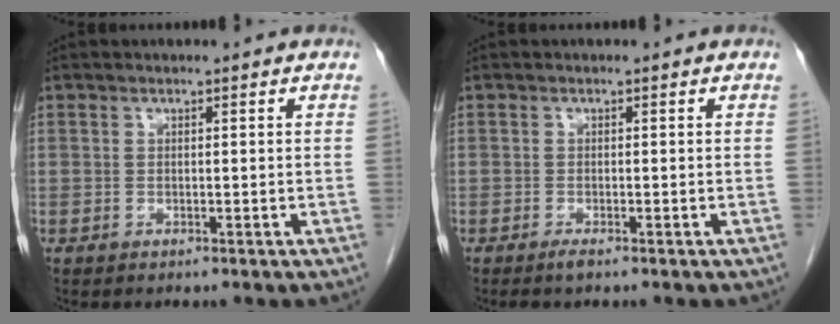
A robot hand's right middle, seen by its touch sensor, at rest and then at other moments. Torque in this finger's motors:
{"motor_torque": [0.40, -0.24, 0.12, 0.02]}